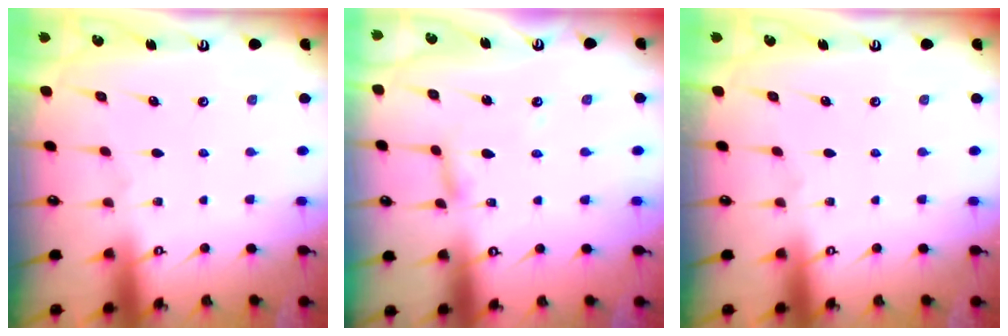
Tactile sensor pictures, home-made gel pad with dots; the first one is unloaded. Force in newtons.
{"total": 3.4, "press": 3.4, "slide": 0.3}
{"total": 0.0}